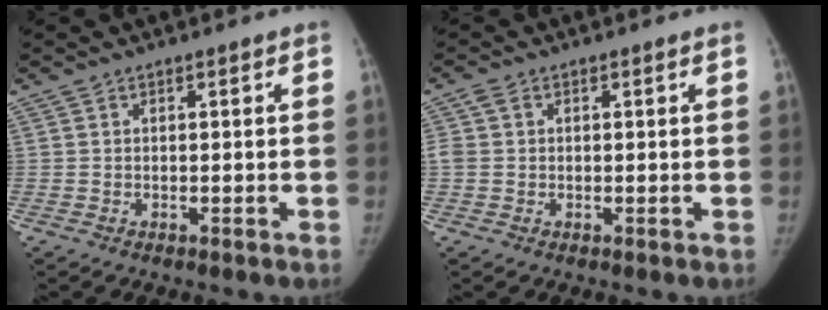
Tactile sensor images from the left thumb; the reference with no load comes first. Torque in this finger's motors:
{"motor_torque": [-0.20, 0.43, 0.21, 0.42, 0.04]}